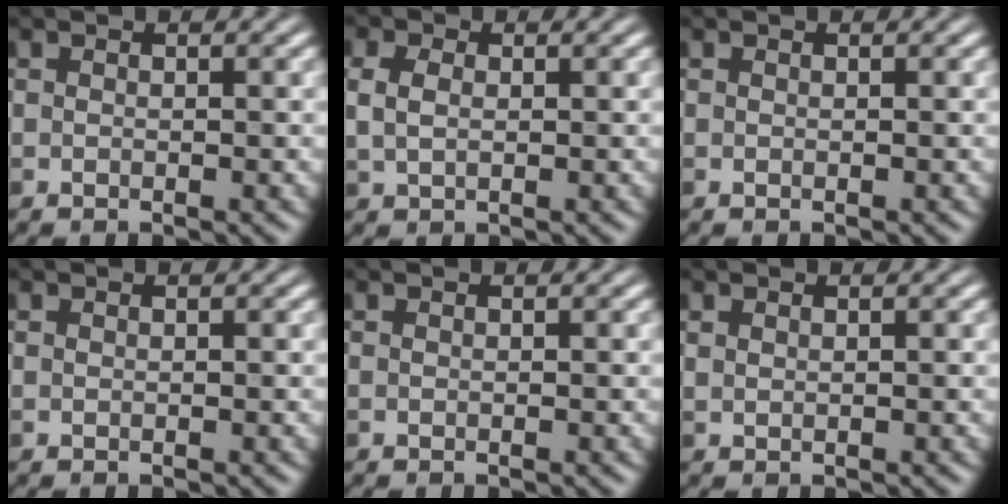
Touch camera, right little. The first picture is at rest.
{"total": 2.4, "force": [0.5, 1.6, 1.6], "torque": [-0.044, 0.003, 0.009]}
{"total": 0.0}
{"total": 0.0}
{"total": 0.0}
{"total": 0.5, "force": [0.4, 0.3, 0.2], "torque": [-0.007, -0.001, 0.012]}